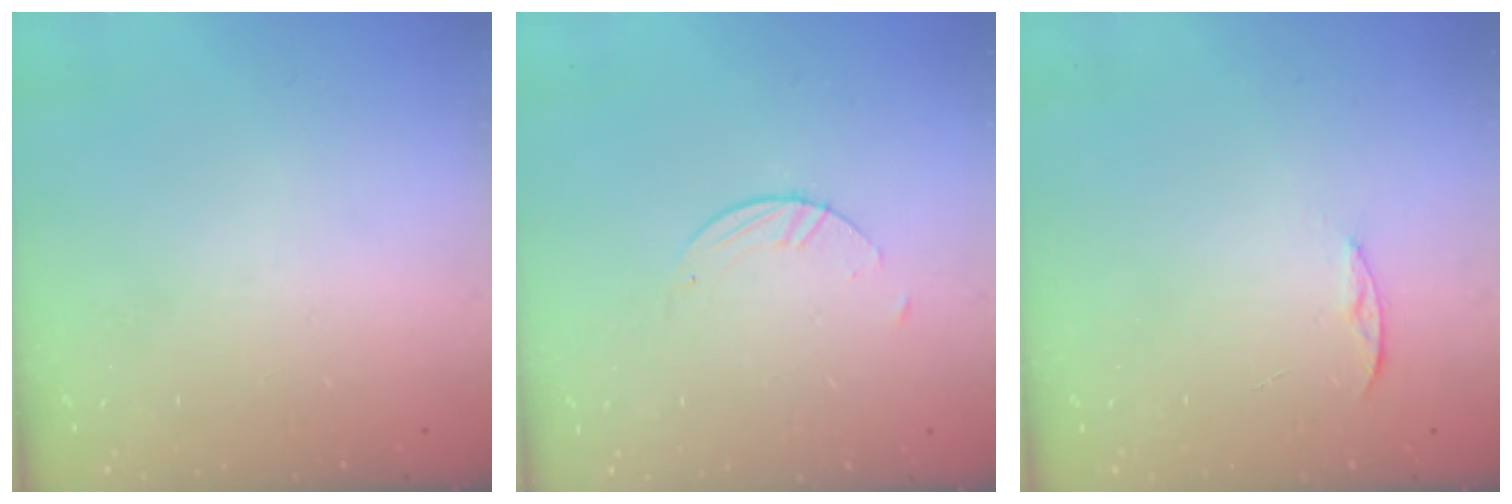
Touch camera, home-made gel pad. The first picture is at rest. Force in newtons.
{"total": 1.5, "press": 1.5, "slide": 0.1}
{"total": 4.4, "press": 4.4, "slide": 0.5}